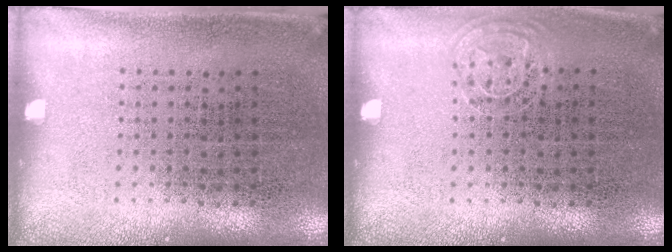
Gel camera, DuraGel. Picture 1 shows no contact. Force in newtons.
{"total": 0.6, "press": 0.6, "slide": 0.3}